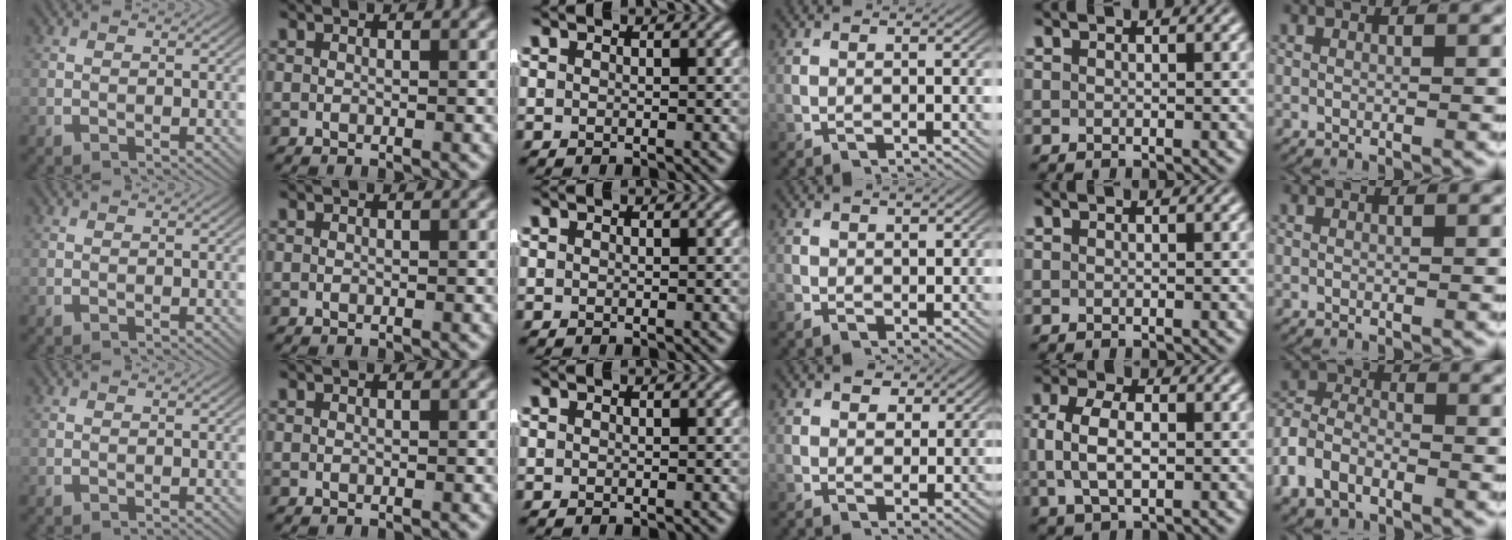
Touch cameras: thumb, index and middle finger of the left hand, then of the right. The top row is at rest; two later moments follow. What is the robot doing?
{"motion": "lift_and_place", "object": "shorts"}